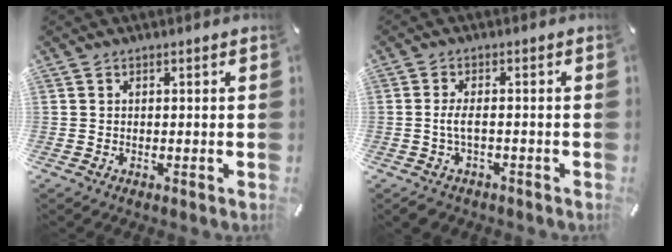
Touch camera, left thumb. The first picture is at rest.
{"total": 4.1, "force": [-1.2, 2.0, 3.4], "torque": [-0.079, 0.003, -0.026]}